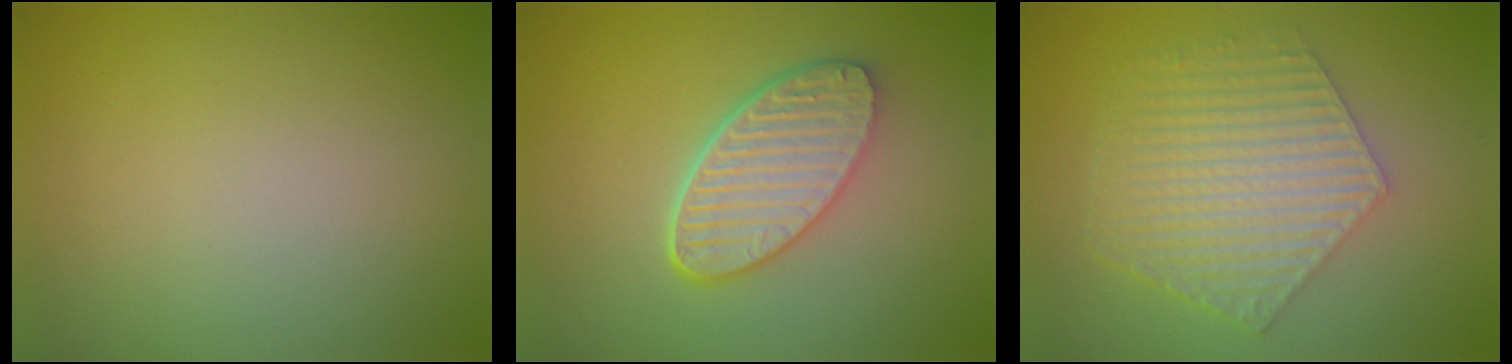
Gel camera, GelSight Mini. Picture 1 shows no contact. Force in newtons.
{"total": 5.7, "press": 4.4, "slide": 3.6}
{"total": 6.0, "press": 4.3, "slide": 4.1}